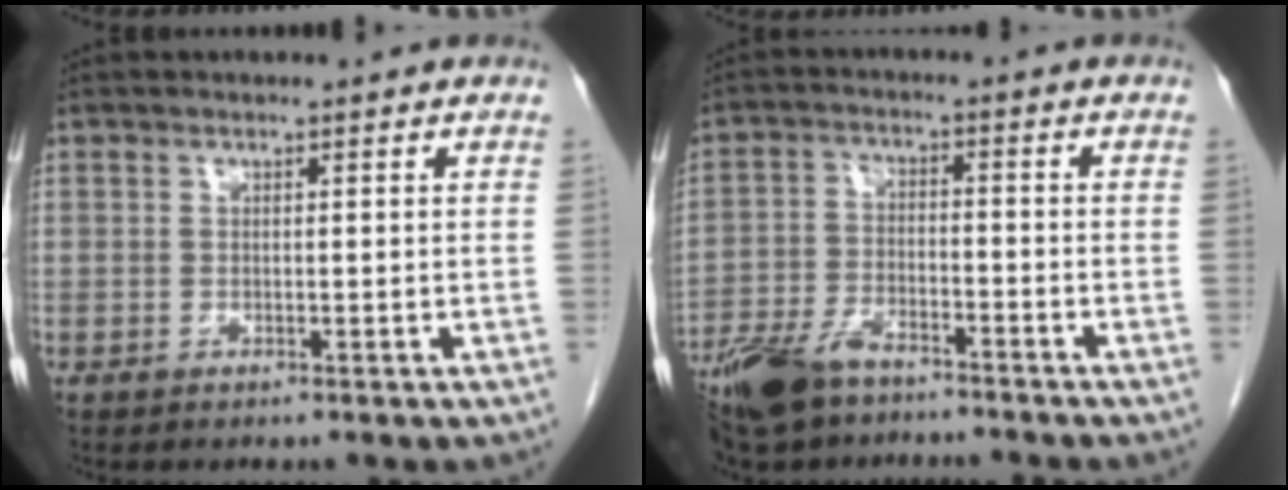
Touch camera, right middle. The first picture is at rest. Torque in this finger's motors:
{"motor_torque": [1.15, -0.99, 0.70, 0.13]}